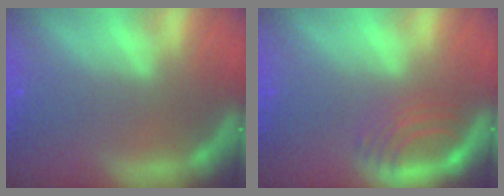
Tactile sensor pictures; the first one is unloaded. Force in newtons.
{"total": 4.0}